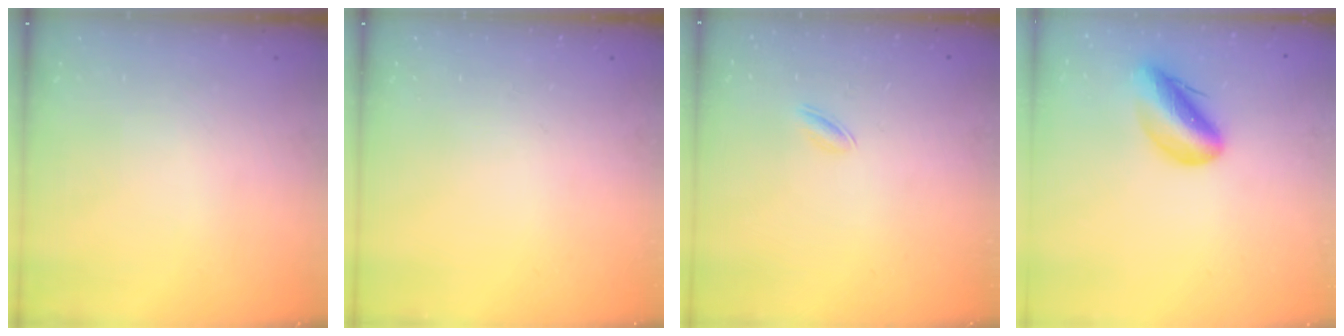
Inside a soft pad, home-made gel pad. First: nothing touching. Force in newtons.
{"total": 0.0}
{"total": 2.3, "press": 2.2, "slide": 0.7}
{"total": 8.9, "press": 8.8, "slide": 1.2}